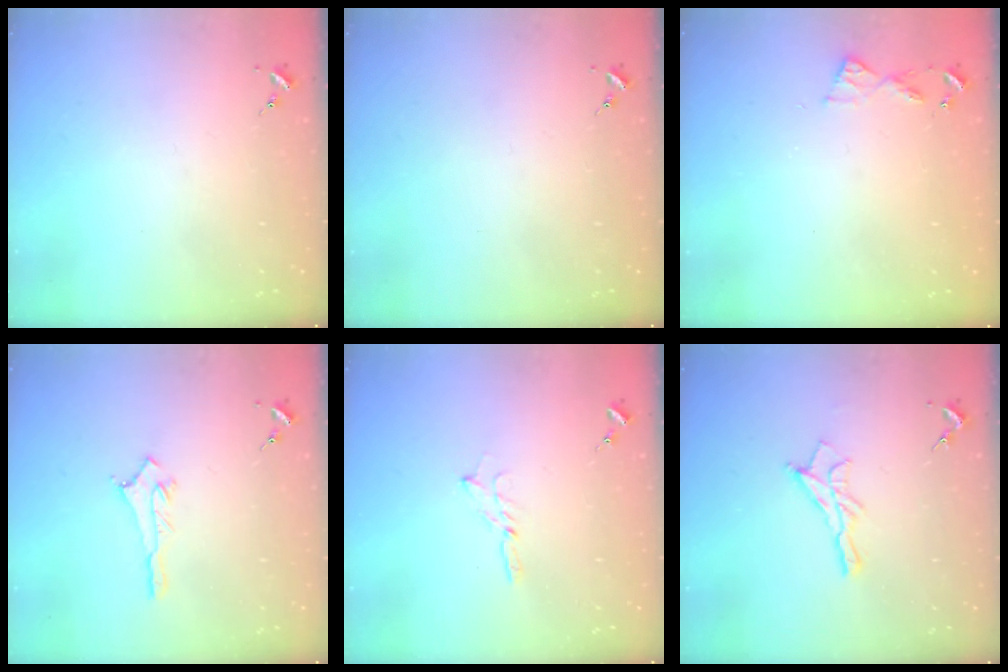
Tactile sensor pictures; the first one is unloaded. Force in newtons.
{"total": 0.0}
{"total": 6.8, "press": 6.8, "slide": 0.7}
{"total": 2.8, "press": 2.8, "slide": 0.4}
{"total": 1.8, "press": 1.8, "slide": 0.2}
{"total": 9.4, "press": 9.4, "slide": 0.6}